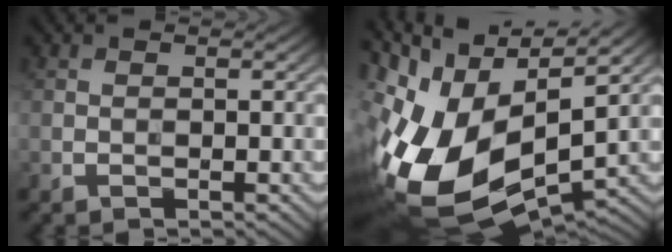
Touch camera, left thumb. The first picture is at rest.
{"total": 18.1, "force": [-2.6, 8.7, 15.7], "torque": [-0.318, -0.023, -0.032]}